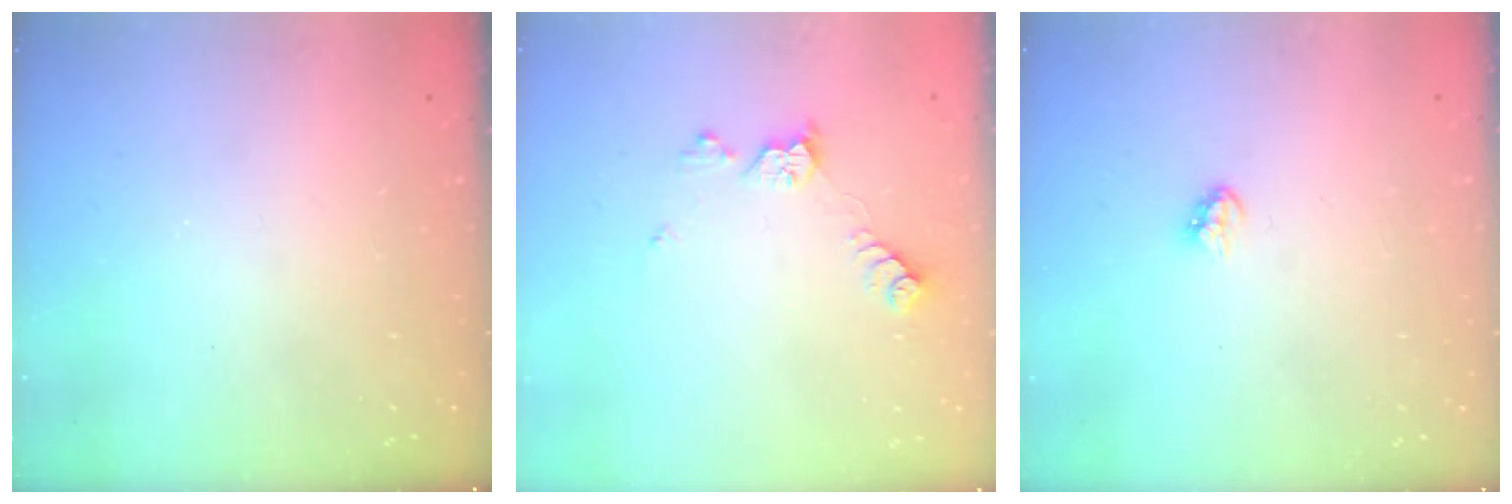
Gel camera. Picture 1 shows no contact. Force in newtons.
{"total": 8.8, "press": 8.8, "slide": 0.4}
{"total": 3.4, "press": 3.4, "slide": 0.3}